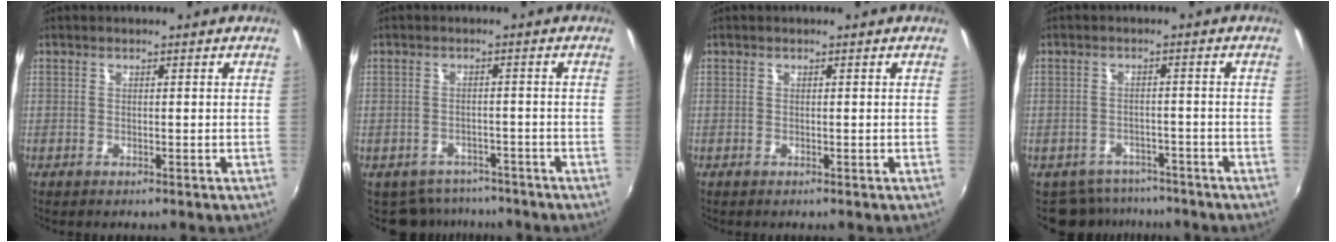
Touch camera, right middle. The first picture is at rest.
{"total": 6.7, "force": [-5.6, 3.6, 0.9], "torque": [-0.031, -0.002, -0.077]}
{"total": 0.0}
{"total": 6.9, "force": [-5.8, 3.6, 0.9], "torque": [-0.027, 0.003, -0.082]}